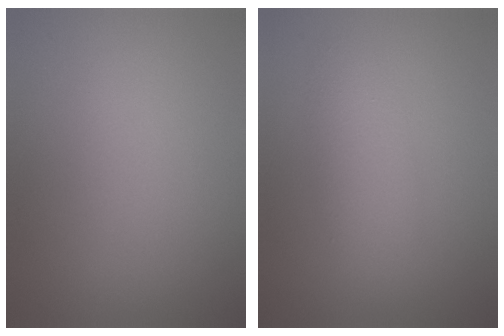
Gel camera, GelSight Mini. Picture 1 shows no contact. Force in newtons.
{"total": 2.7, "press": 2.7, "slide": 0.1}